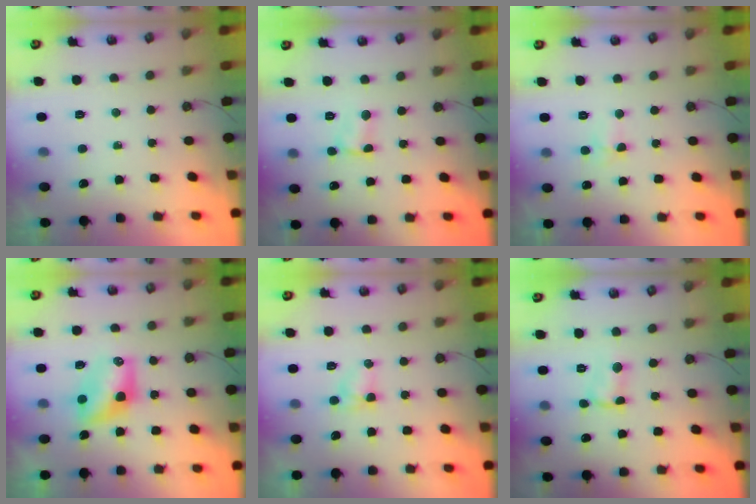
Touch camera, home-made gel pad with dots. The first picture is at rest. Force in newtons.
{"total": 2.9, "press": 2.8, "slide": 0.3}
{"total": 5.4, "press": 4.5, "slide": 3.0}
{"total": 7.4, "press": 7.4, "slide": 0.2}
{"total": 3.6, "press": 3.2, "slide": 1.6}
{"total": 2.5, "press": 2.5, "slide": 0.5}